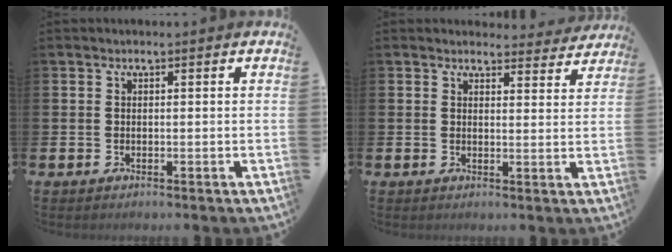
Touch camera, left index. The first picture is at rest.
{"total": 3.2, "force": [3.1, 0.9, 0.2], "torque": [0.007, -0.020, 0.052]}